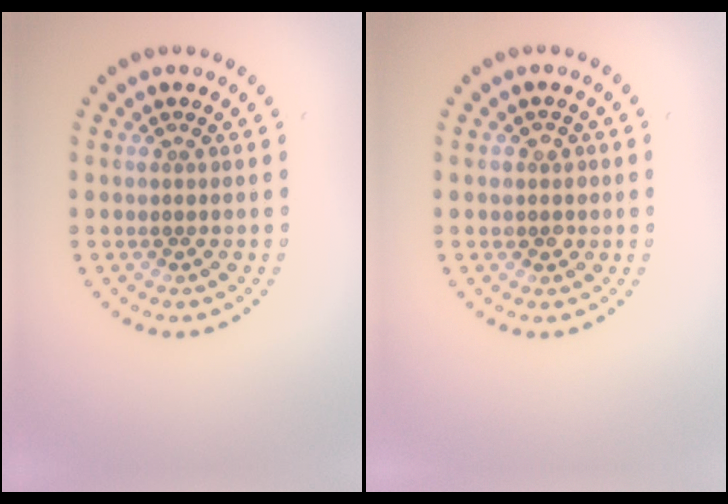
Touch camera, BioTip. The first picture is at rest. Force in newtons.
{"total": 1.5, "press": 1.3, "slide": 0.7}